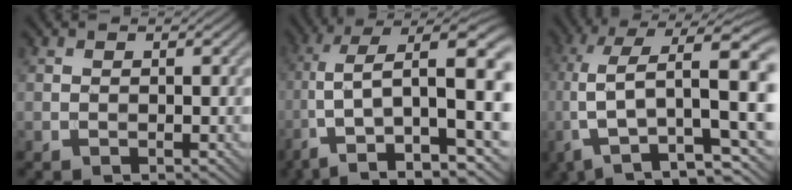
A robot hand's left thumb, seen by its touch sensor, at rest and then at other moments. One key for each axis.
{"total": 16.7, "fx": -0.3, "fy": 7.3, "fz": 15.0, "tx": -0.289, "ty": -0.013, "tz": 0.003}
{"total": 16.5, "fx": 1.0, "fy": 7.3, "fz": 14.8, "tx": -0.303, "ty": 0.000, "tz": 0.027}